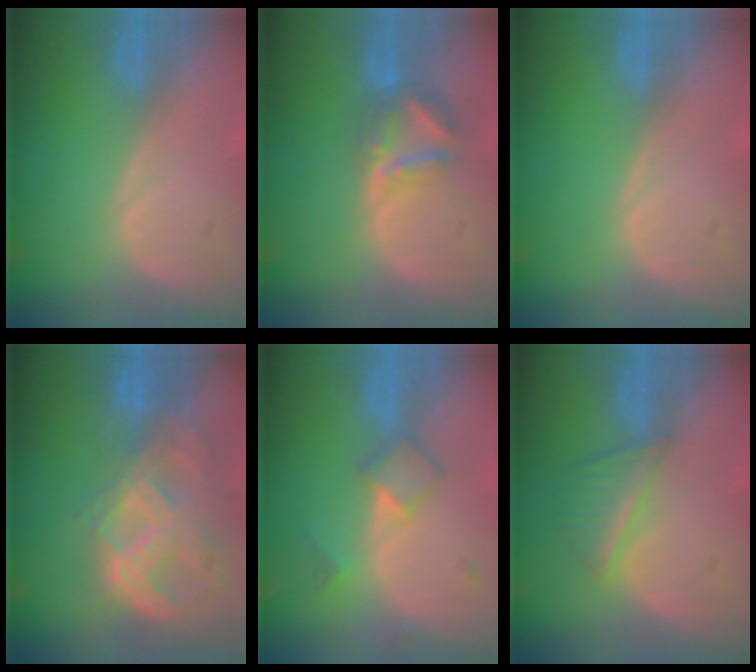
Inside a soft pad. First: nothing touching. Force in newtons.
{"total": 7.1, "press": 6.2, "slide": 3.6}
{"total": 0.0}
{"total": 11.4, "press": 9.7, "slide": 6.1}
{"total": 4.9, "press": 4.7, "slide": 1.3}
{"total": 5.7, "press": 5.1, "slide": 2.5}